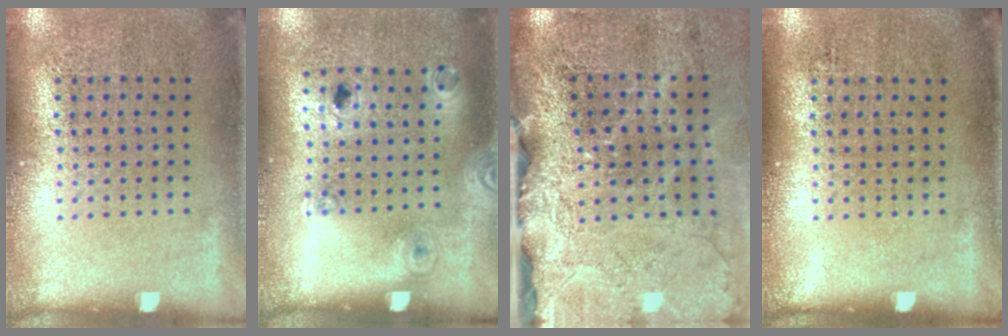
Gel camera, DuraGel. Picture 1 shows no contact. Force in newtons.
{"total": 1.2, "press": 0.8, "slide": 0.9}
{"total": 3.9, "press": 3.2, "slide": 2.3}
{"total": 0.0}